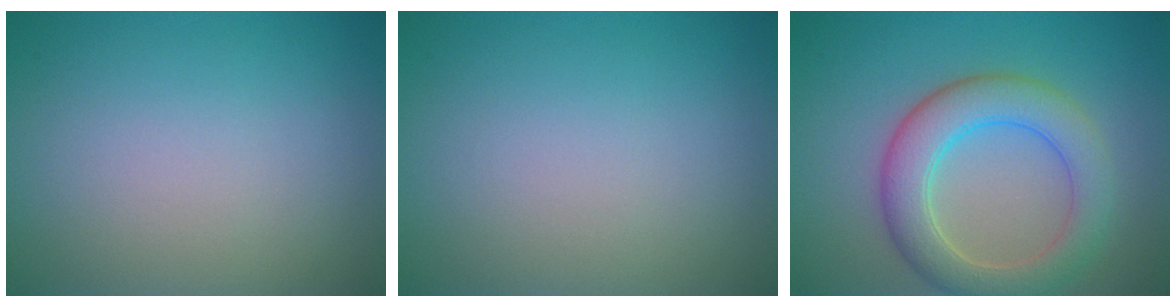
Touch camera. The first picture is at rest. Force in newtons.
{"total": 0.0}
{"total": 5.7, "press": 5.7, "slide": 0.2}